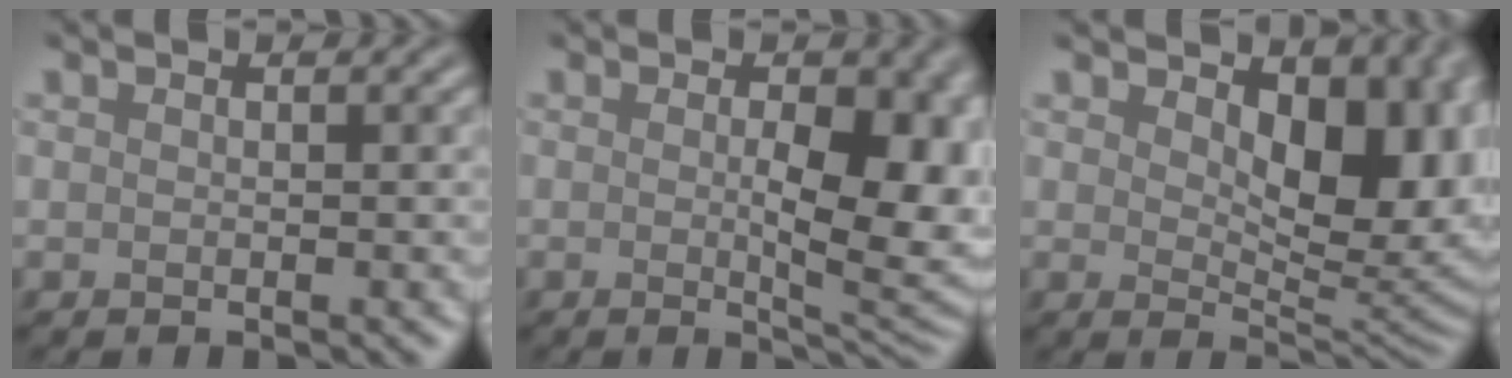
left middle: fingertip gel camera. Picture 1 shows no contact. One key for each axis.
{"total": 7.5, "fx": -0.1, "fy": 3.0, "fz": 6.9, "tx": -0.086, "ty": -0.008, "tz": 0.005}
{"total": 9.1, "fx": 2.3, "fy": 5.1, "fz": 7.2, "tx": -0.103, "ty": -0.014, "tz": 0.039}